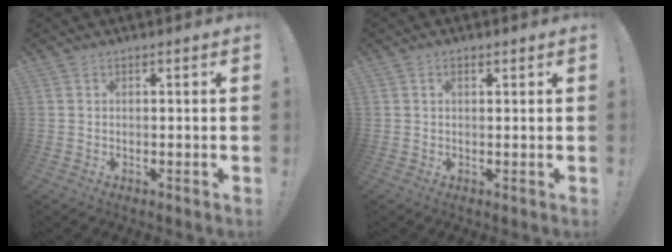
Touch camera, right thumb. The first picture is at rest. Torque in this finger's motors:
{"motor_torque": [0.03, -0.41, -0.21, 0.09, 0.00]}